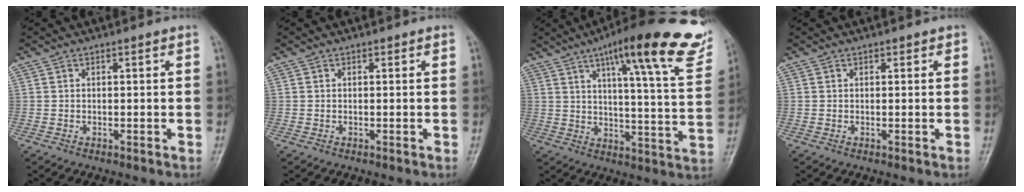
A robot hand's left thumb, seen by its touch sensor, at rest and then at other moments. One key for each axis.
{"total": 0.0}
{"total": 24.8, "fx": 15.3, "fy": 4.7, "fz": 18.9, "tx": -0.239, "ty": -0.046, "tz": 0.201}
{"total": 0.7, "fx": 0.4, "fy": 0.5, "fz": 0.3, "tx": 0.005, "ty": -0.001, "tz": 0.001}